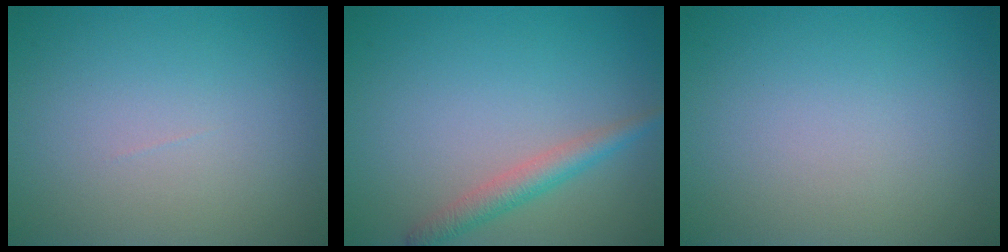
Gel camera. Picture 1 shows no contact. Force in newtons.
{"total": 2.4, "press": 2.4, "slide": 0.1}
{"total": 0.0}